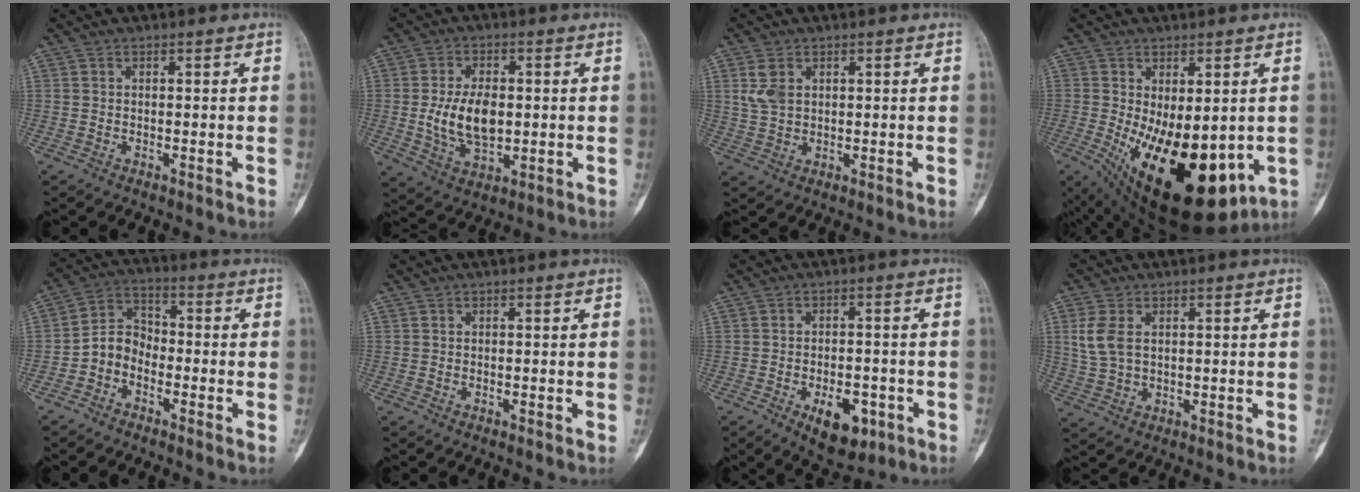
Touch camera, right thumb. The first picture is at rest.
{"total": 10.3, "force": [-0.1, 6.1, 8.3], "torque": [-0.141, -0.004, 0.004]}
{"total": 4.5, "force": [1.6, 3.0, 2.9], "torque": [-0.057, 0.000, 0.041]}
{"total": 22.7, "force": [-5.4, 11.0, 19.1], "torque": [-0.255, -0.033, -0.047]}
{"total": 6.7, "force": [-2.9, 4.9, 3.5], "torque": [-0.053, 0.037, -0.069]}
{"total": 0.0}
{"total": 8.8, "force": [-3.7, 4.9, 6.3], "torque": [-0.068, 0.012, -0.046]}
{"total": 6.0, "force": [1.5, 3.7, 4.4], "torque": [-0.102, 0.000, 0.036]}